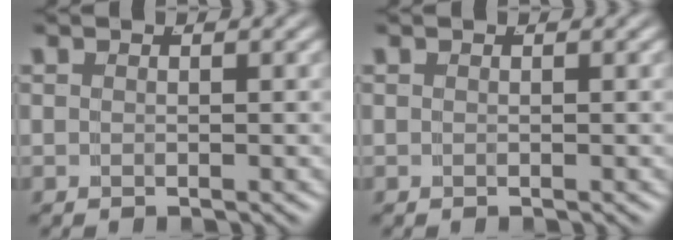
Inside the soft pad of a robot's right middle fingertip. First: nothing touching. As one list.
[{"total": 0.0}]